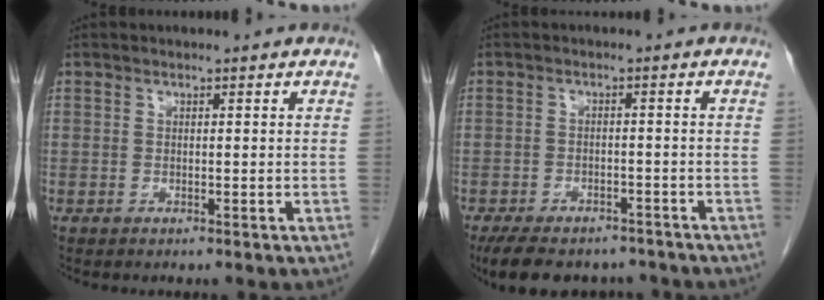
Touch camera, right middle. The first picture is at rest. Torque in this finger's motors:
{"motor_torque": [0.13, -0.12, 0.02, 0.05]}